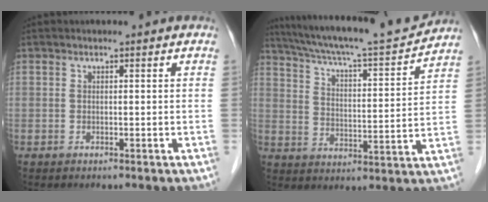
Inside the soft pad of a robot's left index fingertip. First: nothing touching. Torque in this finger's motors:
{"motor_torque": [-0.28, -0.40, 0.19, 0.06]}